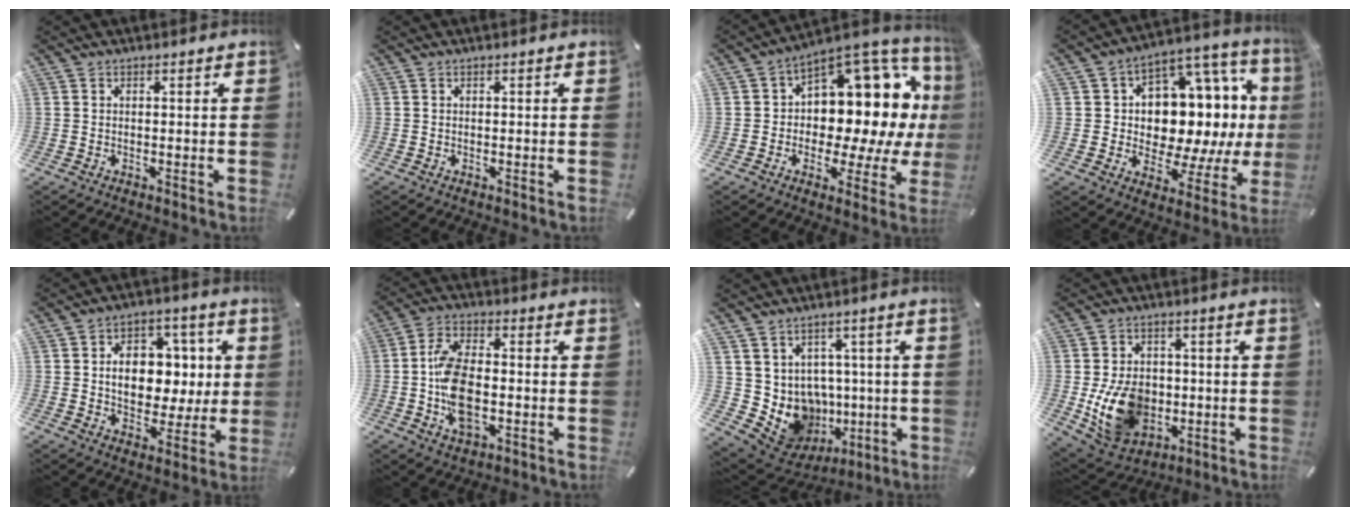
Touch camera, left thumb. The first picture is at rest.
{"total": 0.0}
{"total": 14.8, "force": [4.9, 10.1, 9.6], "torque": [-0.099, -0.082, 0.077]}
{"total": 16.8, "force": [2.8, 12.0, 11.4], "torque": [-0.150, -0.043, 0.049]}
{"total": 12.1, "force": [0.8, 9.6, 7.2], "torque": [-0.105, 0.008, 0.021]}
{"total": 11.4, "force": [-2.0, 6.6, 9.0], "torque": [-0.185, 0.001, -0.035]}
{"total": 10.7, "force": [-0.4, 10.1, 3.5], "torque": [-0.071, -0.031, 0.023]}
{"total": 14.1, "force": [-2.3, 11.2, 8.2], "torque": [-0.160, 0.003, -0.038]}